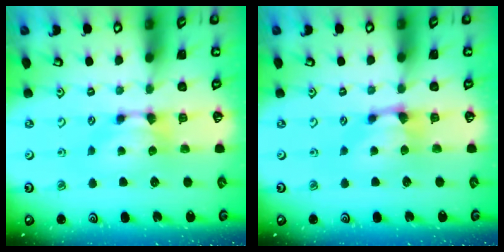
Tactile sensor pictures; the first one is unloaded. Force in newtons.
{"total": 2.0, "press": 1.9, "slide": 0.7}